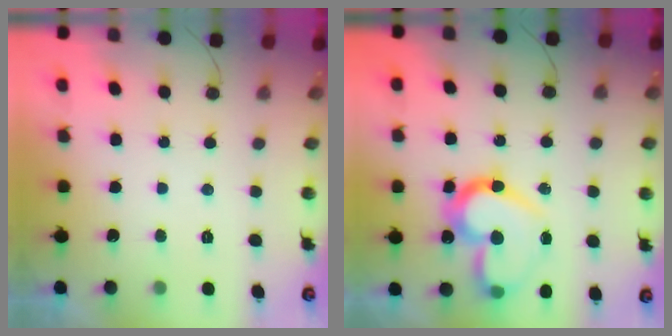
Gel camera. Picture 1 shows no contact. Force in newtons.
{"total": 17.6, "press": 17.5, "slide": 1.6}